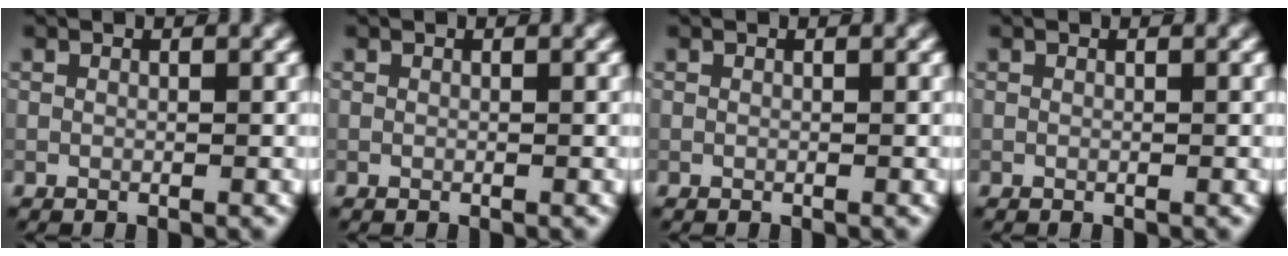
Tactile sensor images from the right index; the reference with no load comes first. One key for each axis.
{"total": 0.0}
{"total": 0.0}
{"total": 0.0}